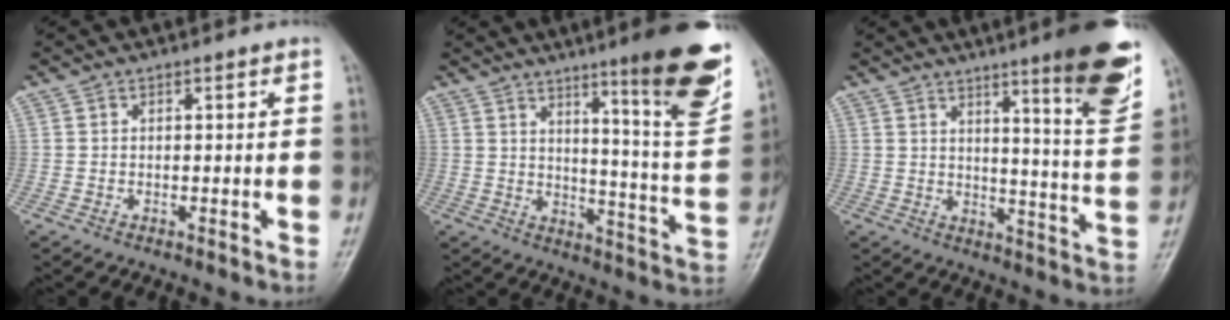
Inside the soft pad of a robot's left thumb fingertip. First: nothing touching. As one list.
[{"total": 18.5, "force": [10.9, 2.1, 14.8], "torque": [-0.164, -0.069, 0.158]}, {"total": 15.2, "force": [9.0, 1.7, 12.2], "torque": [-0.142, -0.058, 0.128]}]